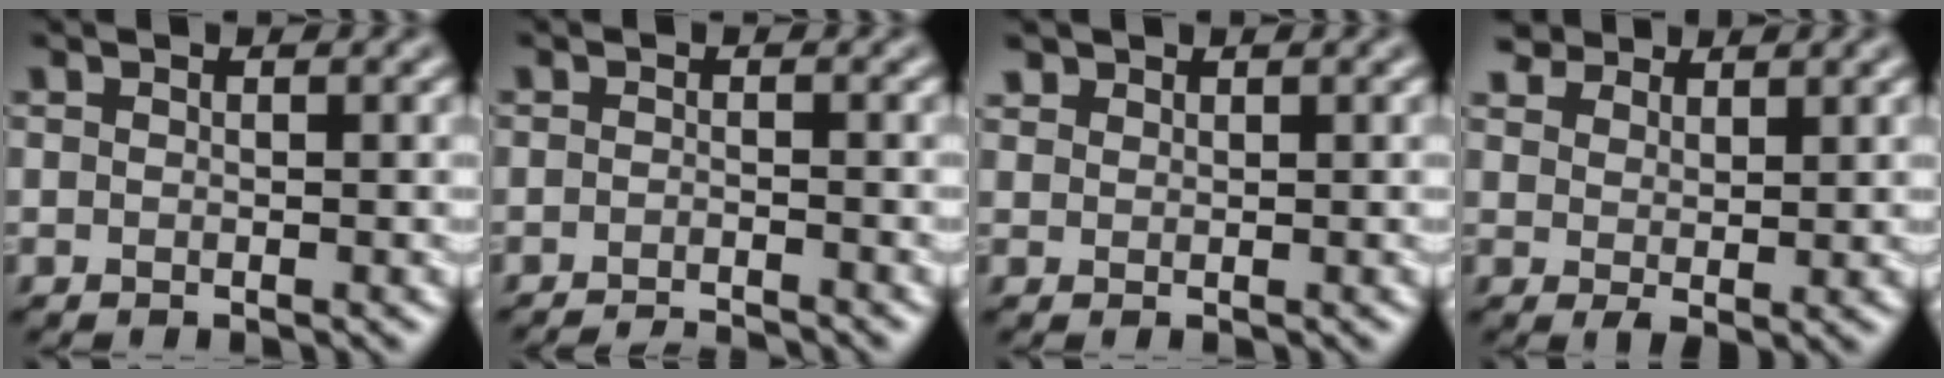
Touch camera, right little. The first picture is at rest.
{"total": 3.0, "force": [-2.8, 0.3, 0.9], "torque": [-0.015, -0.004, -0.047]}
{"total": 1.1, "force": [0.9, 0.7, 0.0], "torque": [0.000, 0.002, 0.018]}
{"total": 3.4, "force": [2.5, 1.8, 1.5], "torque": [-0.034, 0.002, 0.046]}